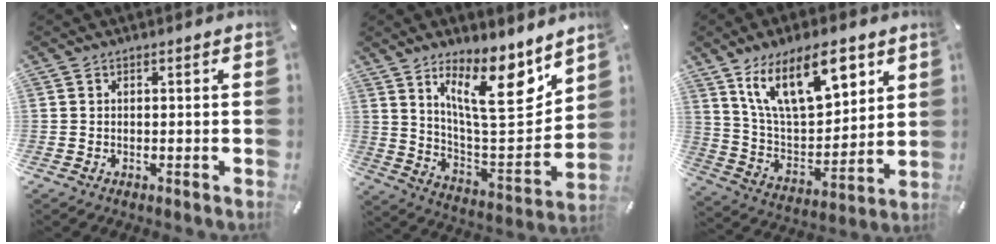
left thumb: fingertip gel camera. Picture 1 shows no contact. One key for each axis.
{"total": 18.3, "fx": 11.4, "fy": 6.1, "fz": 13.0, "tx": -0.196, "ty": -0.078, "tz": 0.186}
{"total": 19.1, "fx": 11.2, "fy": 9.3, "fz": 12.5, "tx": -0.235, "ty": -0.042, "tz": 0.192}